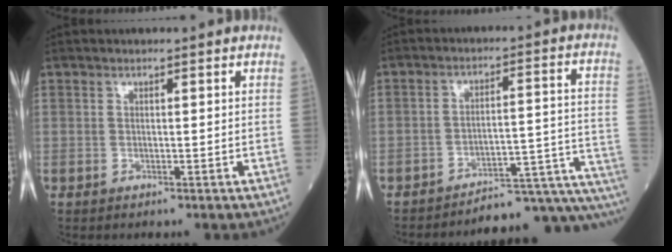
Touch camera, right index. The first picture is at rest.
{"total": 15.1, "force": [-14.5, 0.8, 4.3], "torque": [-0.002, 0.053, -0.188]}